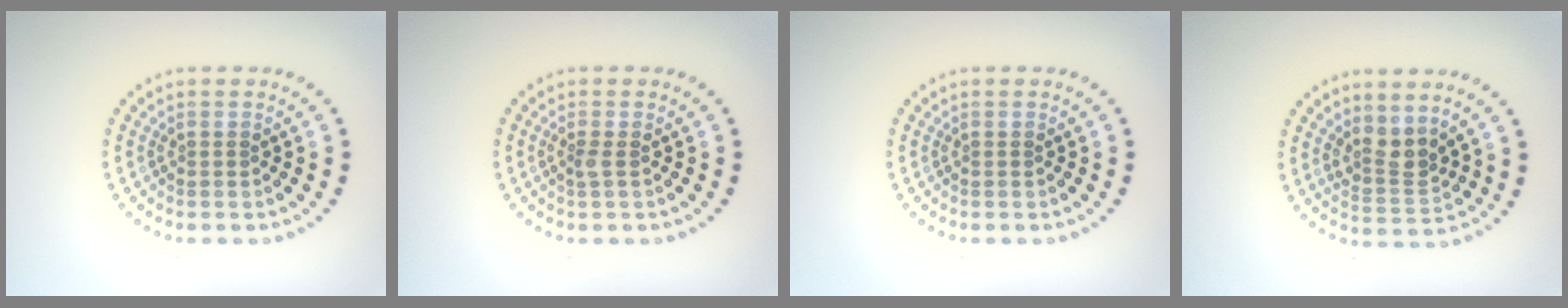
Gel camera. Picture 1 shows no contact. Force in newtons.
{"total": 0.8, "press": 0.6, "slide": 0.5}
{"total": 0.0}
{"total": 2.6, "press": 2.0, "slide": 1.6}